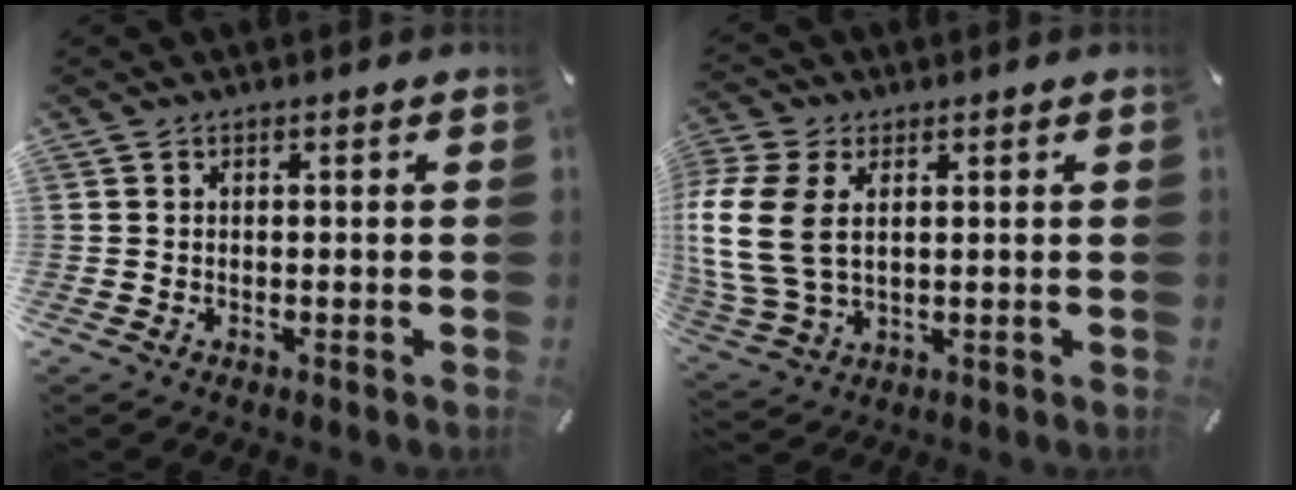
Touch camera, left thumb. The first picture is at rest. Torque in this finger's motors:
{"motor_torque": [1.28, 1.28, 2.27, -0.29, 1.05]}